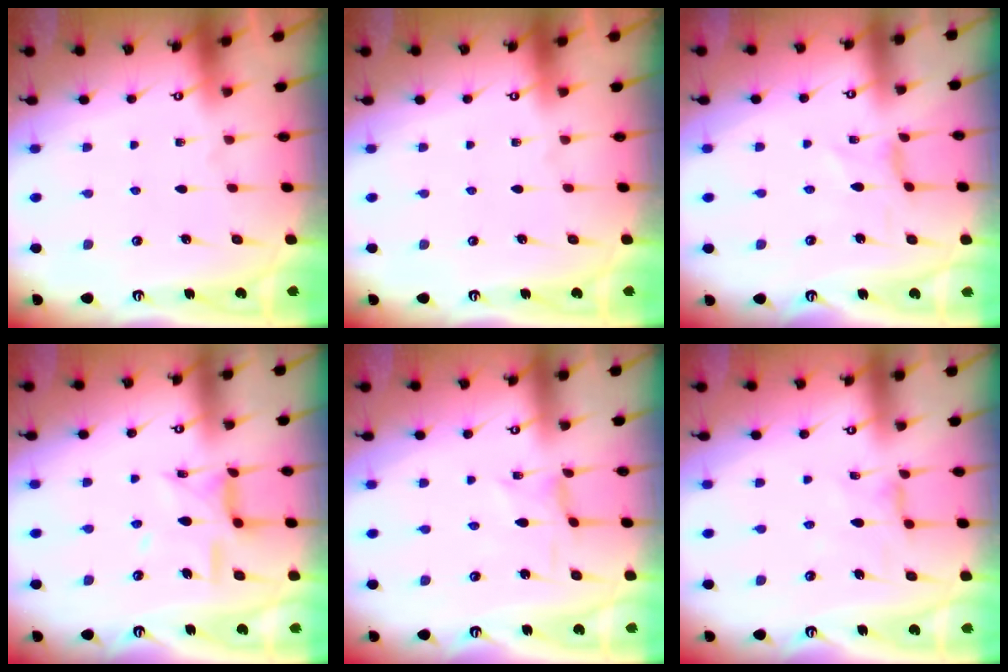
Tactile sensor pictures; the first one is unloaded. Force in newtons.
{"total": 0.0}
{"total": 0.0}
{"total": 11.2, "press": 11.2, "slide": 0.7}
{"total": 0.0}
{"total": 1.7, "press": 1.7, "slide": 0.4}